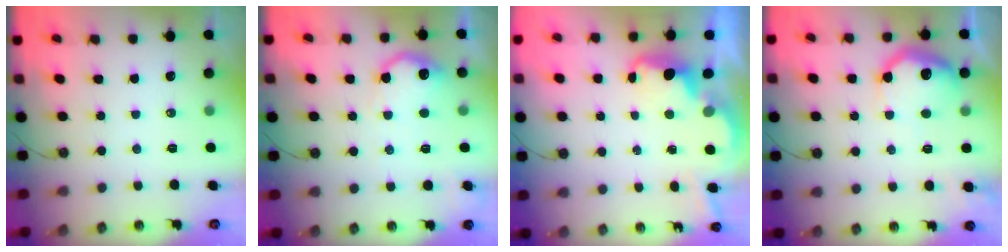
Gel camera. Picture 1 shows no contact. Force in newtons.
{"total": 12.9, "press": 12.8, "slide": 0.8}
{"total": 4.0, "press": 3.9, "slide": 0.6}
{"total": 14.9, "press": 14.9, "slide": 1.0}